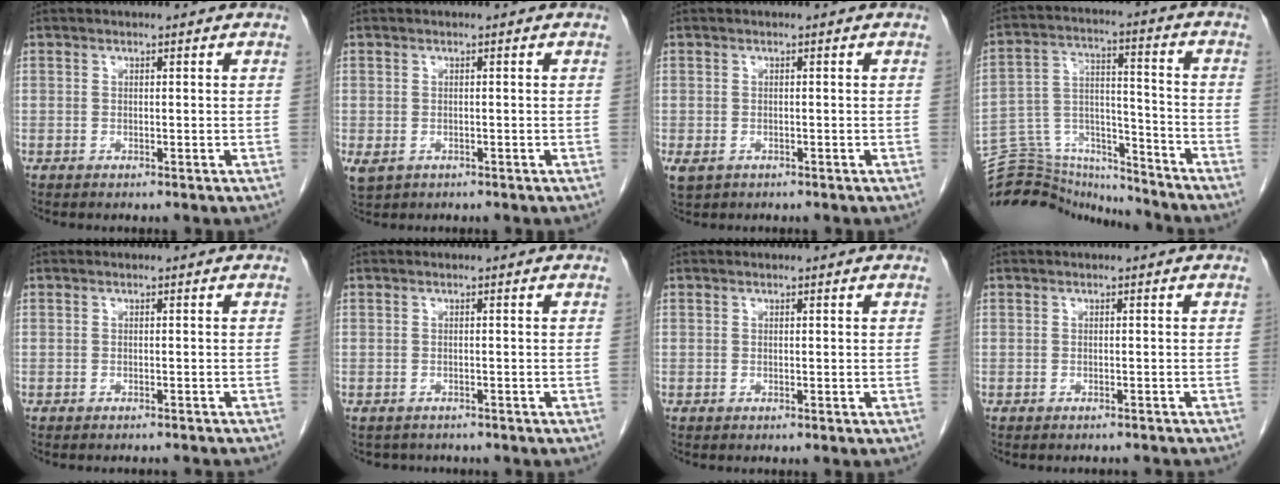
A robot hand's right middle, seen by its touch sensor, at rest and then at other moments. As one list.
[{"total": 2.7, "force": [-1.0, 2.0, 1.4], "torque": [-0.035, -0.006, -0.006]}, {"total": 2.5, "force": [-1.2, 1.8, 1.3], "torque": [-0.031, -0.005, -0.011]}, {"total": 17.0, "force": [-16.6, 2.5, 2.1], "torque": [-0.044, 0.045, -0.269]}, {"total": 3.9, "force": [-3.8, 0.4, 0.8], "torque": [-0.010, -0.010, -0.041]}, {"total": 2.8, "force": [-2.4, 1.3, 0.2], "torque": [-0.002, -0.001, -0.031]}, {"total": 0.0}, {"total": 3.2, "force": [-3.1, 0.6, 0.5], "torque": [-0.006, -0.008, -0.034]}]